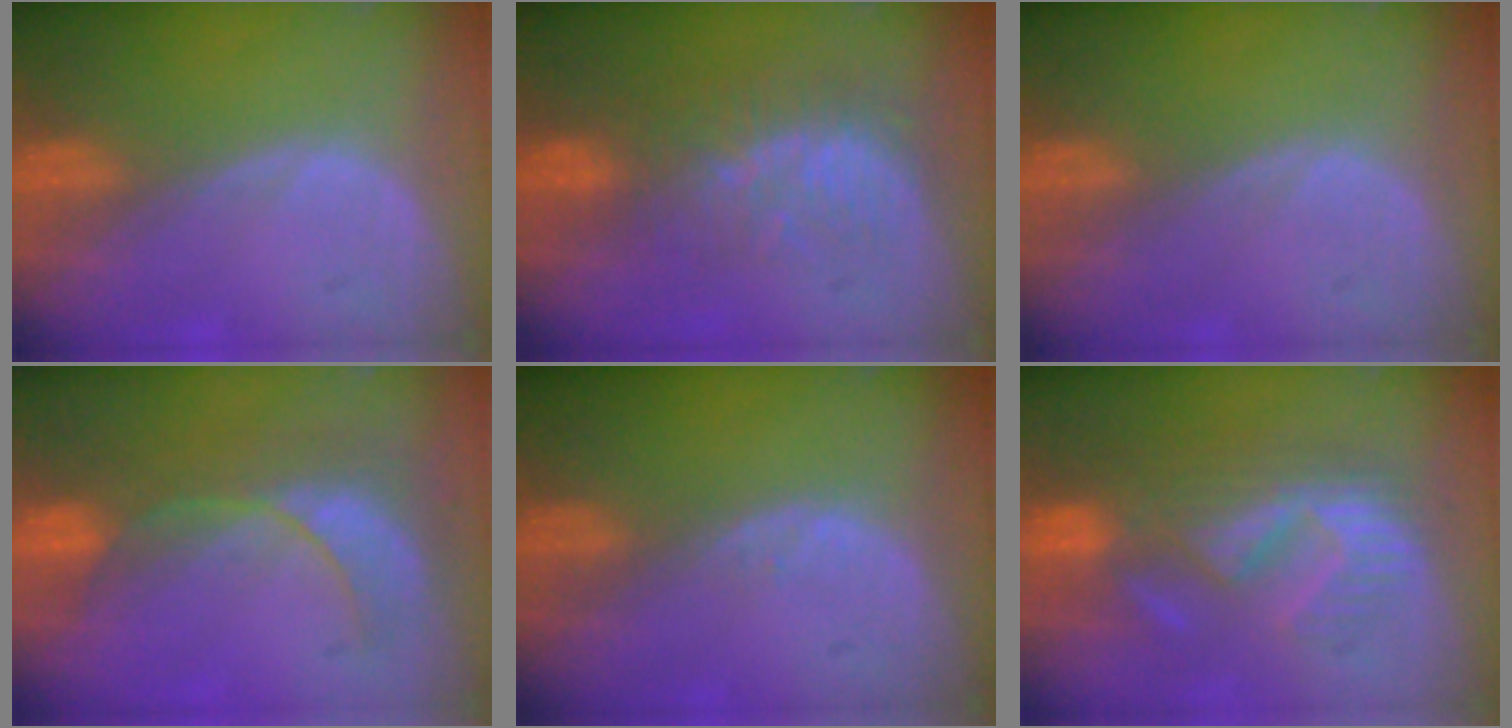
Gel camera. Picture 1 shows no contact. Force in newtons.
{"total": 8.3, "press": 7.4, "slide": 3.7}
{"total": 0.0}
{"total": 8.6, "press": 7.7, "slide": 3.7}
{"total": 0.7, "press": 0.6, "slide": 0.2}
{"total": 10.1, "press": 9.4, "slide": 3.5}